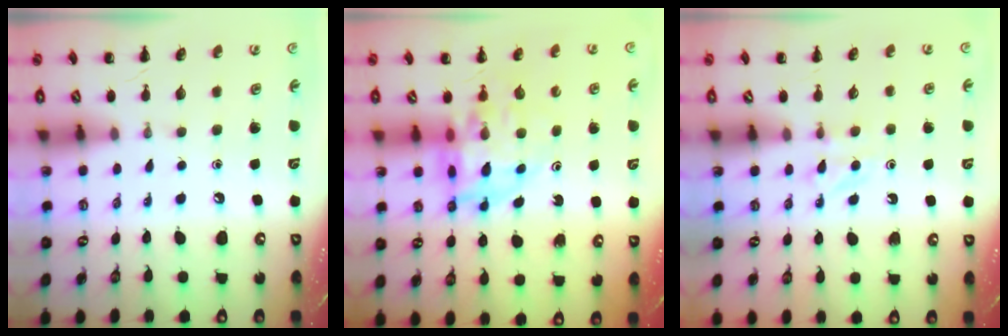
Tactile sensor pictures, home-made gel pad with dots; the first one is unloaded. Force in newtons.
{"total": 12.0, "press": 11.3, "slide": 3.9}
{"total": 3.8, "press": 3.6, "slide": 1.3}